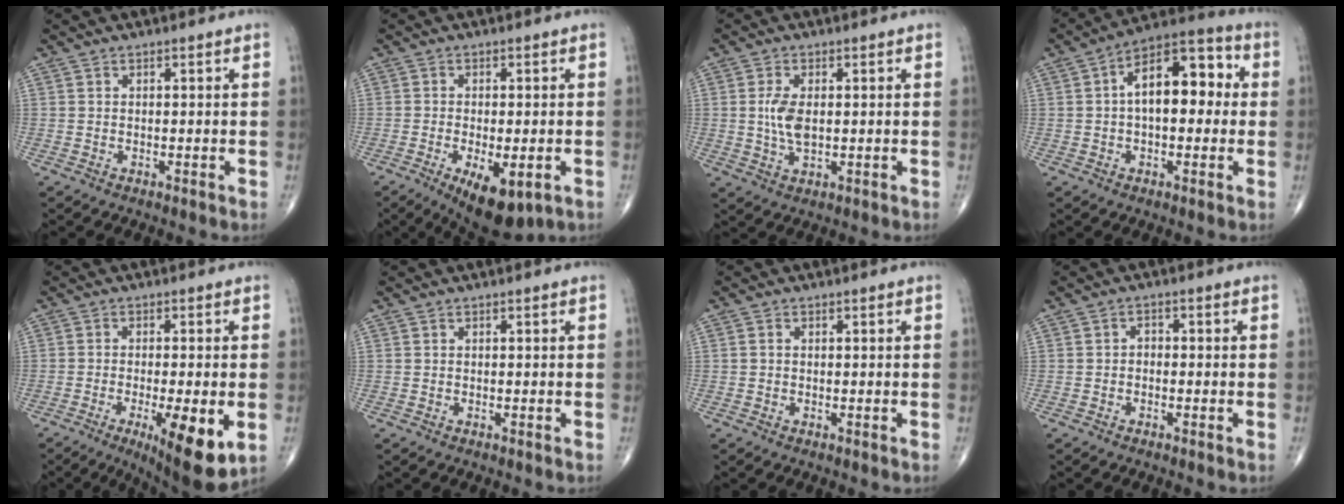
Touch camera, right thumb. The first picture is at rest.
{"total": 10.4, "force": [-4.4, 4.3, 8.3], "torque": [-0.123, -0.009, -0.060]}
{"total": 5.2, "force": [0.3, 2.6, 4.5], "torque": [-0.094, -0.004, 0.008]}
{"total": 14.0, "force": [1.5, 7.5, 11.7], "torque": [-0.154, 0.040, 0.010]}
{"total": 12.9, "force": [-4.1, 3.4, 11.8], "torque": [-0.170, -0.017, -0.054]}
{"total": 0.0}
{"total": 0.6, "force": [0.0, 0.5, 0.3], "torque": [-0.005, 0.001, -0.001]}
{"total": 1.5, "force": [-0.5, 1.1, 0.9], "torque": [-0.004, 0.009, -0.015]}